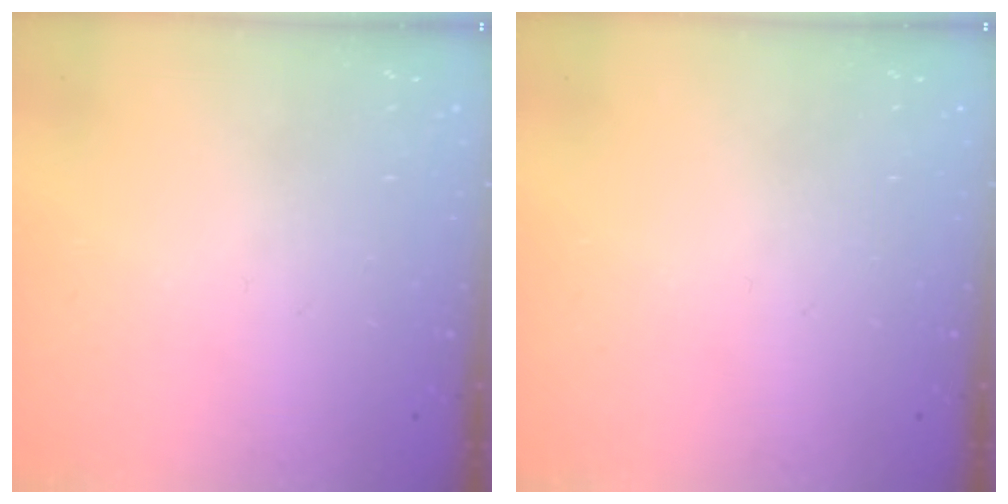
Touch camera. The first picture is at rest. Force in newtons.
{"total": 0.0}